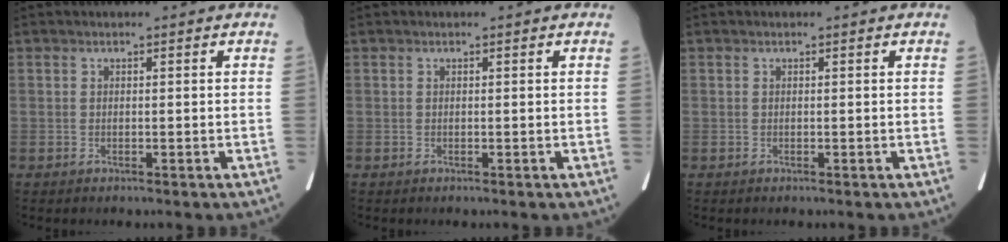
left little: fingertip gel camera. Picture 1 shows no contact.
{"total": 0.0}
{"total": 0.0}